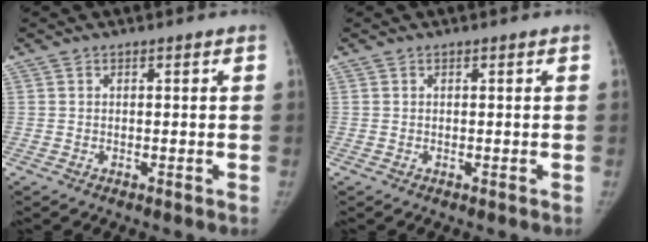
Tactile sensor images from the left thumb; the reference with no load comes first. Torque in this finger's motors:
{"motor_torque": [-0.09, 0.02, -0.10, 0.07, 0.04]}